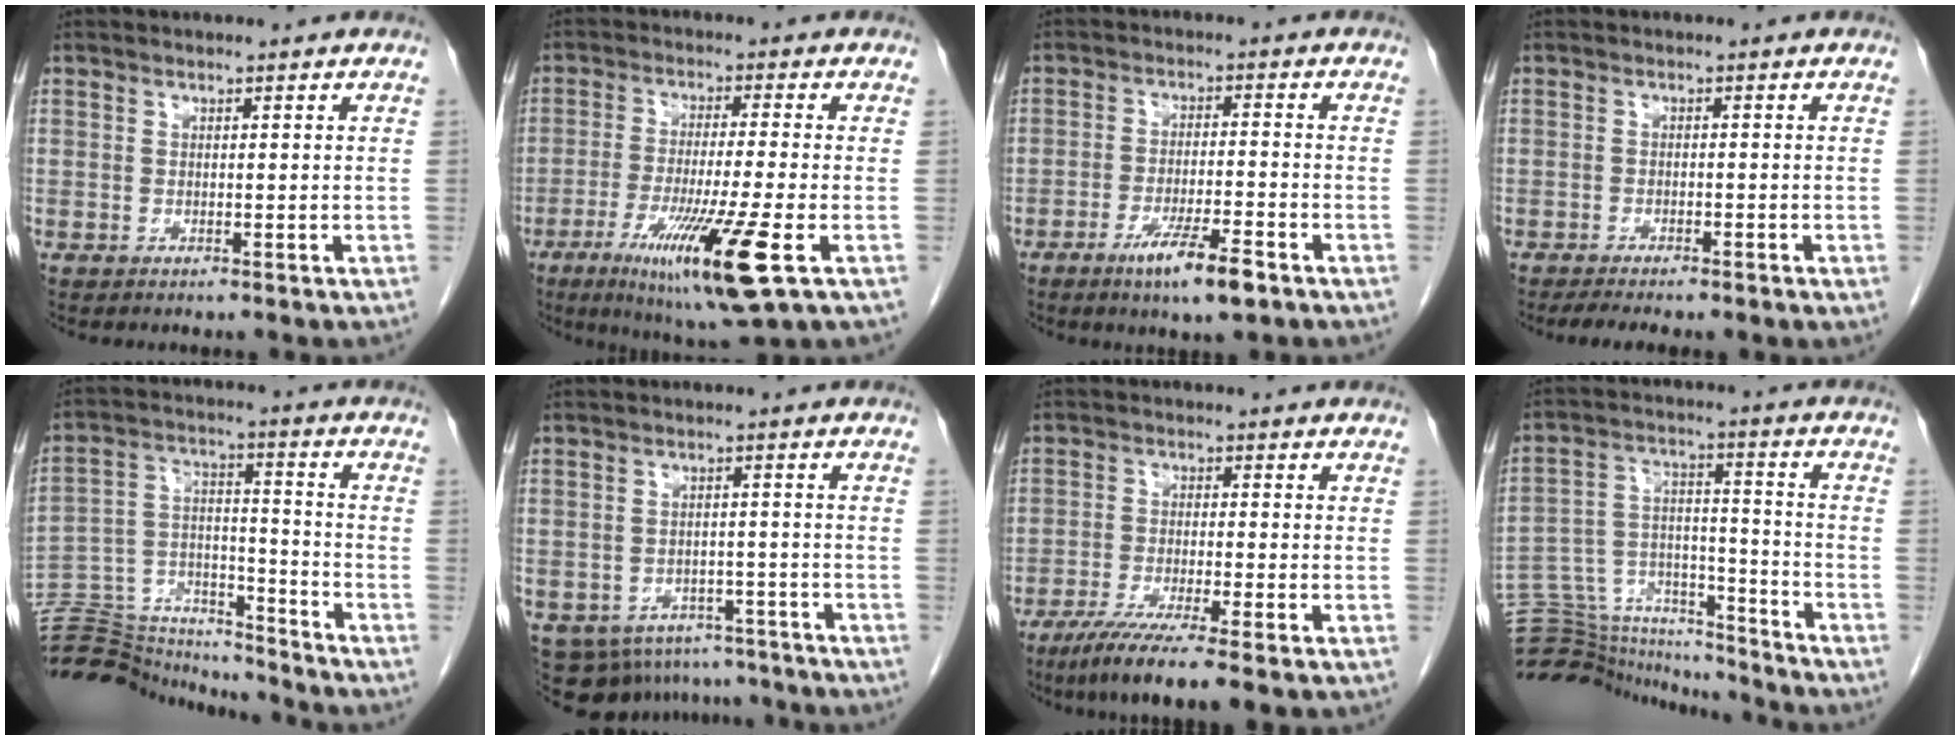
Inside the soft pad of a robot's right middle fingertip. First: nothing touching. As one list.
[{"total": 13.9, "force": [-5.8, -0.1, 12.7], "torque": [-0.231, -0.044, -0.093]}, {"total": 7.4, "force": [-4.5, 0.6, 5.9], "torque": [-0.105, -0.013, -0.075]}, {"total": 4.5, "force": [-3.3, 0.7, 2.9], "torque": [-0.043, -0.009, -0.047]}, {"total": 21.6, "force": [-20.3, 5.2, 5.1], "torque": [-0.147, 0.020, -0.321]}, {"total": 12.4, "force": [-10.1, 6.7, 2.6], "torque": [-0.049, 0.008, -0.120]}, {"total": 8.6, "force": [-6.0, 0.0, 6.2], "torque": [-0.105, -0.023, -0.098]}, {"total": 21.3, "force": [-20.2, 4.9, 4.7], "torque": [-0.128, 0.028, -0.314]}]